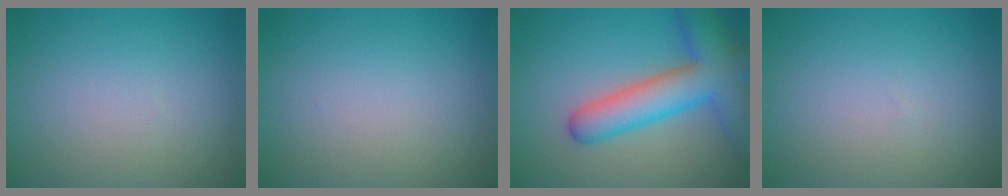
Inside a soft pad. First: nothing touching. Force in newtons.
{"total": 0.0}
{"total": 8.4, "press": 8.4, "slide": 0.4}
{"total": 0.0}